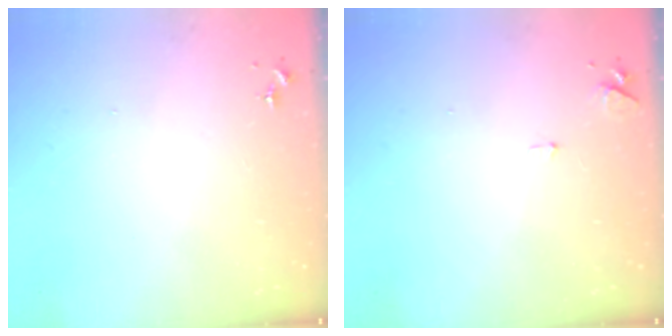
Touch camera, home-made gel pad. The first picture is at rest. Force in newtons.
{"total": 5.6, "press": 5.5, "slide": 0.8}